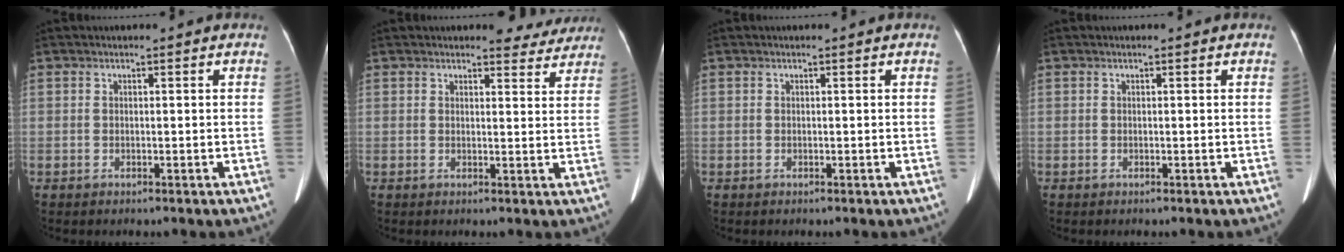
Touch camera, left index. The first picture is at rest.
{"total": 4.6, "force": [4.3, 1.5, 0.5], "torque": [0.006, -0.008, 0.036]}
{"total": 0.0}
{"total": 0.0}